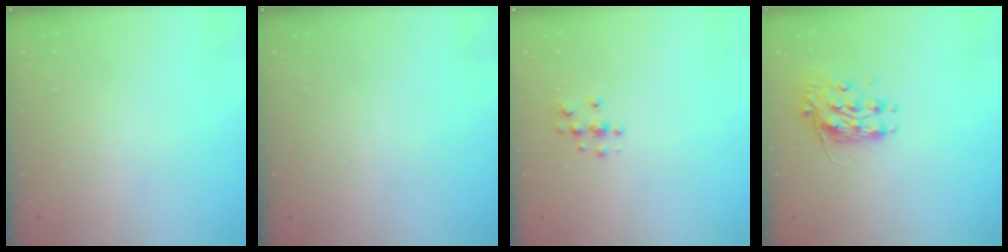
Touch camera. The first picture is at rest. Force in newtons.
{"total": 0.0}
{"total": 4.2, "press": 4.2, "slide": 0.5}
{"total": 8.5, "press": 8.5, "slide": 0.3}